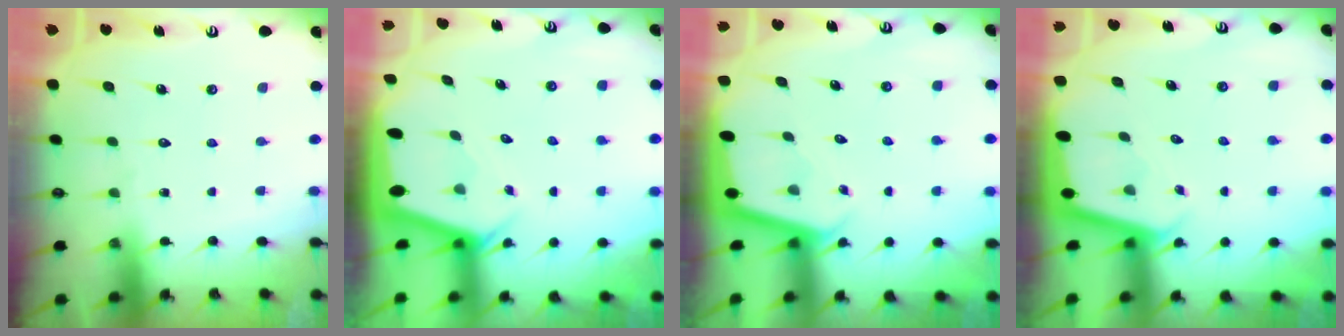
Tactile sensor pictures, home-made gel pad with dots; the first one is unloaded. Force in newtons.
{"total": 3.2, "press": 3.2, "slide": 0.2}
{"total": 1.9, "press": 1.9, "slide": 0.1}
{"total": 1.8, "press": 1.8, "slide": 0.0}